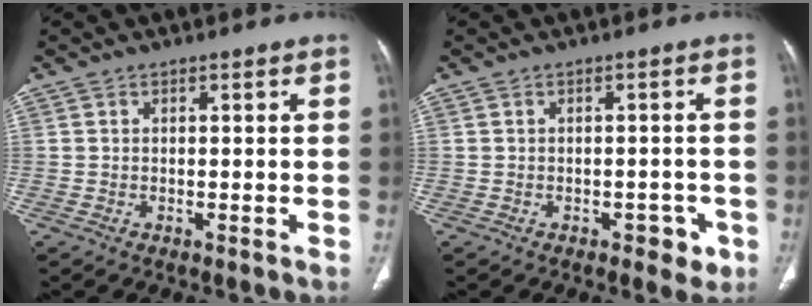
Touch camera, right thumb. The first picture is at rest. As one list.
[{"total": 3.7, "force": [-1.8, 2.3, 2.3], "torque": [-0.009, 0.010, -0.020]}]